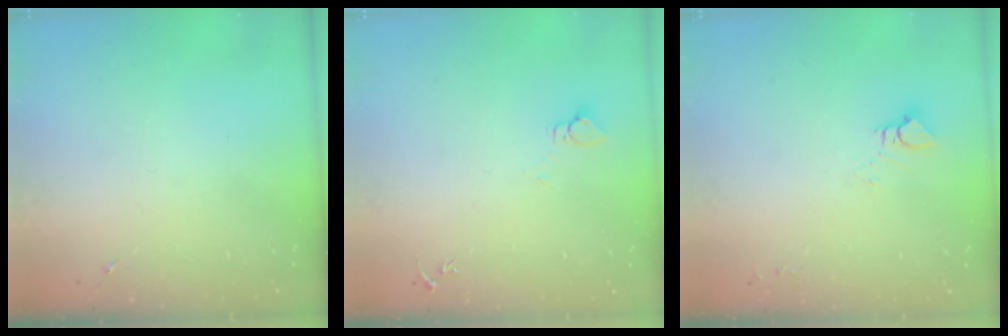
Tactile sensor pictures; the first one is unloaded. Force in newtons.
{"total": 2.7, "press": 2.7, "slide": 0.1}
{"total": 4.6, "press": 4.5, "slide": 0.5}